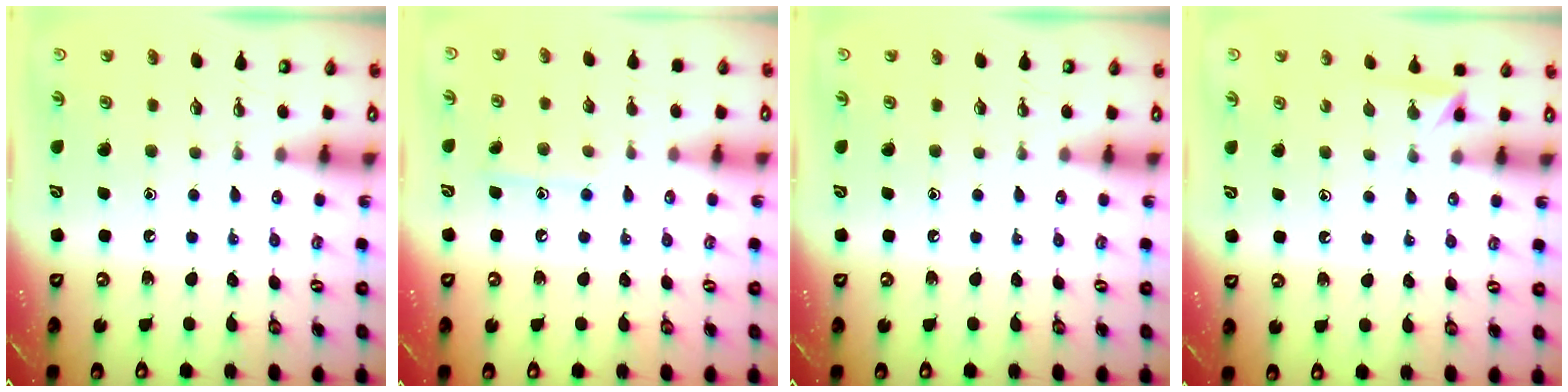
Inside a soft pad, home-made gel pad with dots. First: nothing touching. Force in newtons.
{"total": 7.3, "press": 7.3, "slide": 0.6}
{"total": 0.0}
{"total": 2.3, "press": 2.3, "slide": 0.3}